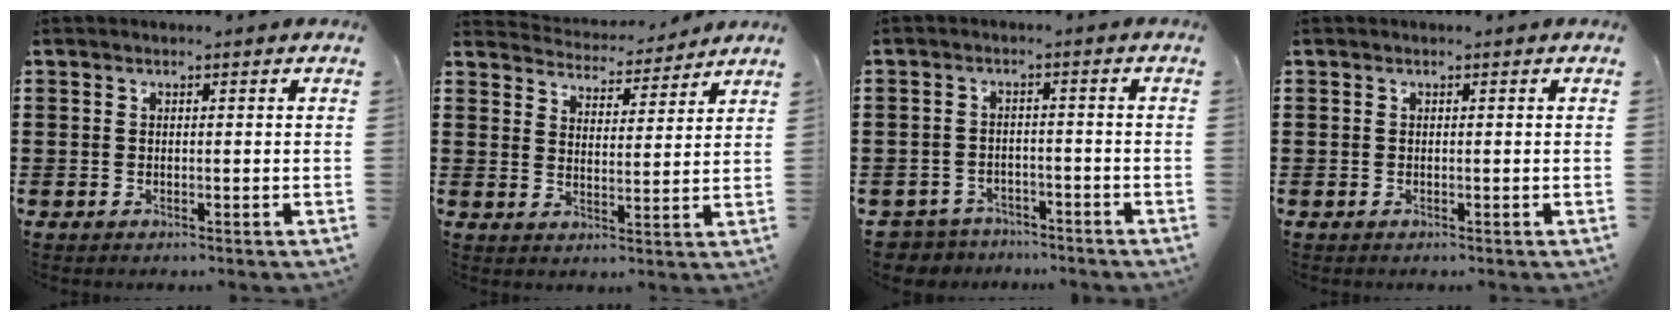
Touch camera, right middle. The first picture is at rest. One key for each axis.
{"total": 4.3, "fx": 4.2, "fy": 0.6, "fz": -0.4, "tx": -0.007, "ty": -0.037, "tz": 0.069}
{"total": 3.4, "fx": -3.3, "fy": 0.8, "fz": -0.2, "tx": -0.013, "ty": -0.001, "tz": -0.076}
{"total": 0.0}